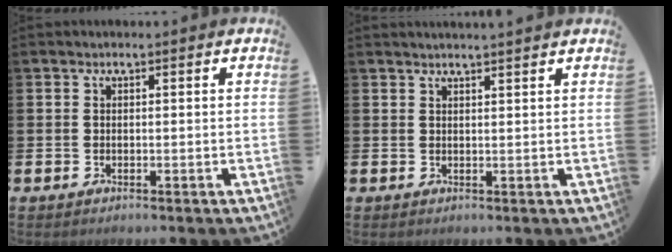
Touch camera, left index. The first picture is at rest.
{"total": 1.5, "force": [1.4, -0.3, 0.1], "torque": [0.000, -0.007, 0.026]}